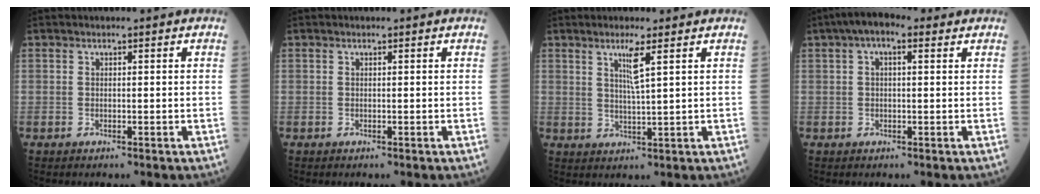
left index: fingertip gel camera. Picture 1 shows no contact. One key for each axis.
{"total": 0.0}
{"total": 3.6, "fx": 1.8, "fy": -0.3, "fz": 3.1, "tx": -0.063, "ty": -0.007, "tz": 0.038}
{"total": 5.1, "fx": 2.6, "fy": 2.1, "fz": 3.9, "tx": -0.077, "ty": 0.029, "tz": 0.039}